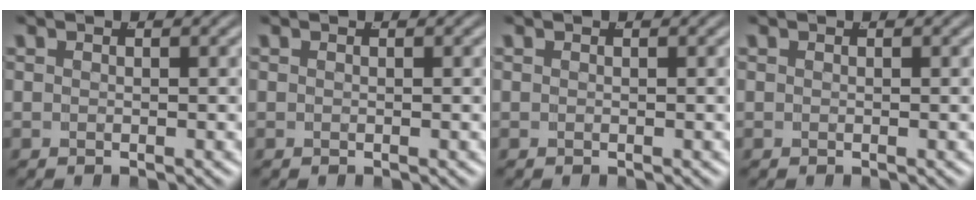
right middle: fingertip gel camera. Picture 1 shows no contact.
{"total": 0.0}
{"total": 0.0}
{"total": 0.0}